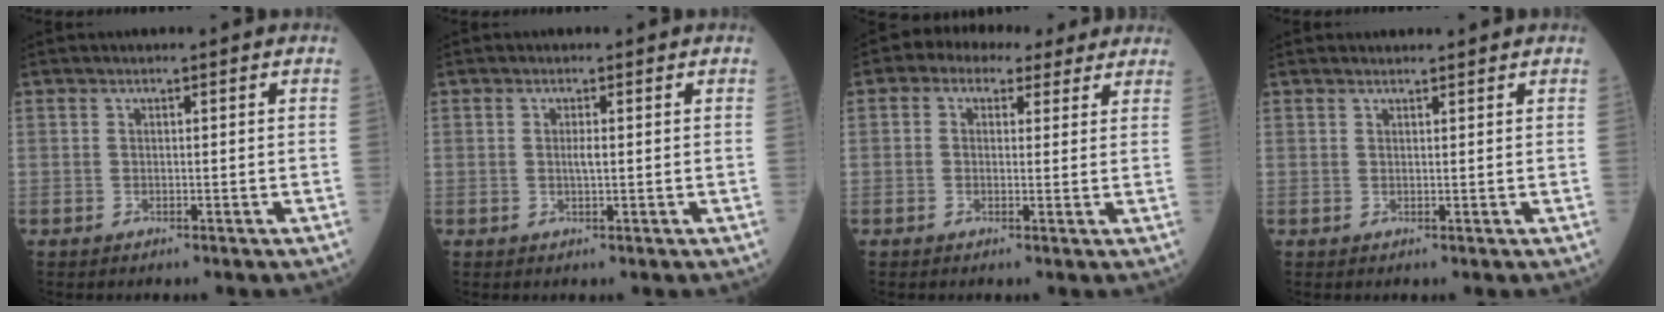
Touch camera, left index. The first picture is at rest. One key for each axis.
{"total": 1.1, "fx": 0.2, "fy": 0.1, "fz": 1.1, "tx": -0.025, "ty": -0.001, "tz": 0.003}
{"total": 7.1, "fx": 4.8, "fy": 4.2, "fz": 3.1, "tx": -0.045, "ty": 0.040, "tz": 0.062}
{"total": 2.1, "fx": 2.1, "fy": 0.1, "fz": 0.3, "tx": -0.009, "ty": 0.012, "tz": 0.032}